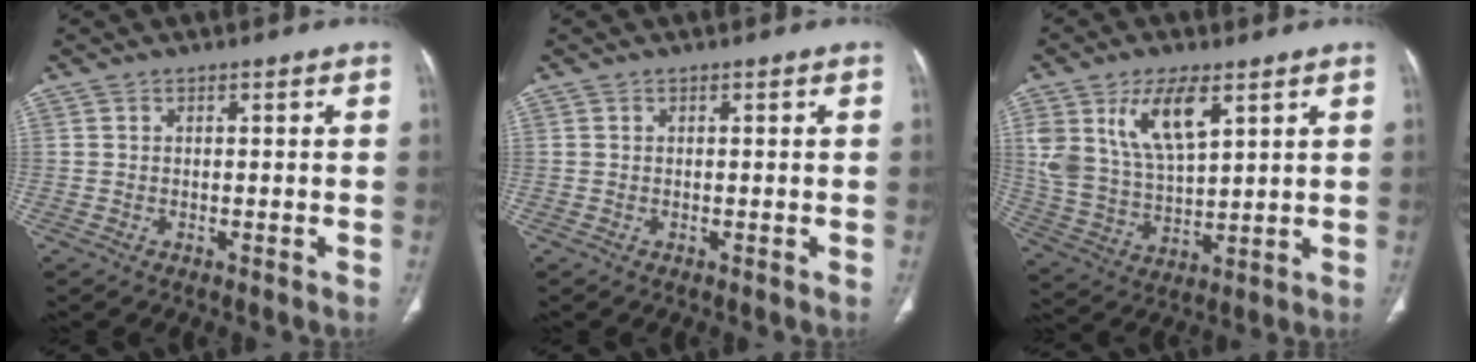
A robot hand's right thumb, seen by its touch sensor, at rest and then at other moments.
{"total": 0.0}
{"total": 13.2, "force": [6.2, 6.1, 9.9], "torque": [-0.182, -0.024, 0.131]}